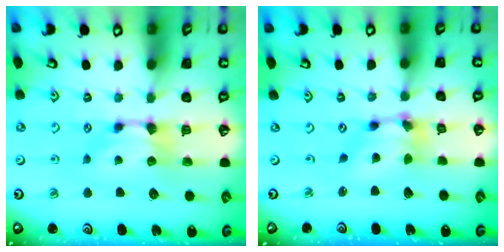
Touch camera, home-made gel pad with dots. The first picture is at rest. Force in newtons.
{"total": 4.3, "press": 3.9, "slide": 1.7}